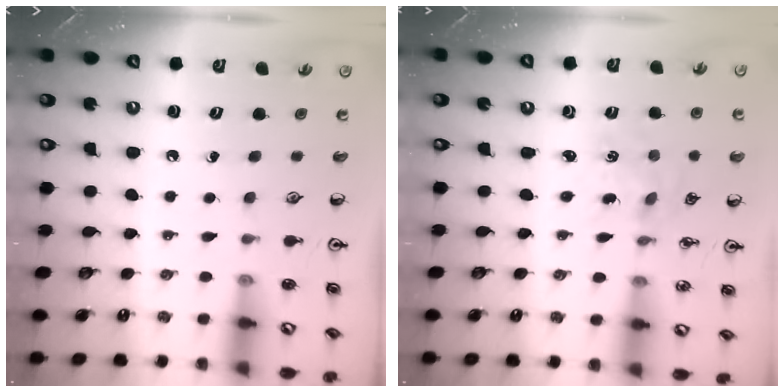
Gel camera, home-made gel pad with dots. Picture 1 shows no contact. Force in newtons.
{"total": 2.3, "press": 2.3, "slide": 0.3}